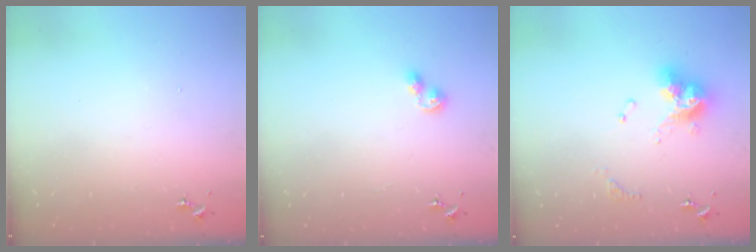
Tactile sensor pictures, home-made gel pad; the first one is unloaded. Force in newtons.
{"total": 5.7, "press": 5.6, "slide": 0.6}
{"total": 13.2, "press": 13.2, "slide": 0.8}